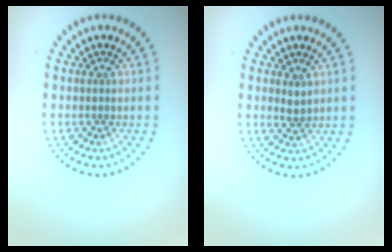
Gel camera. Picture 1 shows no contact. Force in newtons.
{"total": 0.9, "press": 0.8, "slide": 0.4}